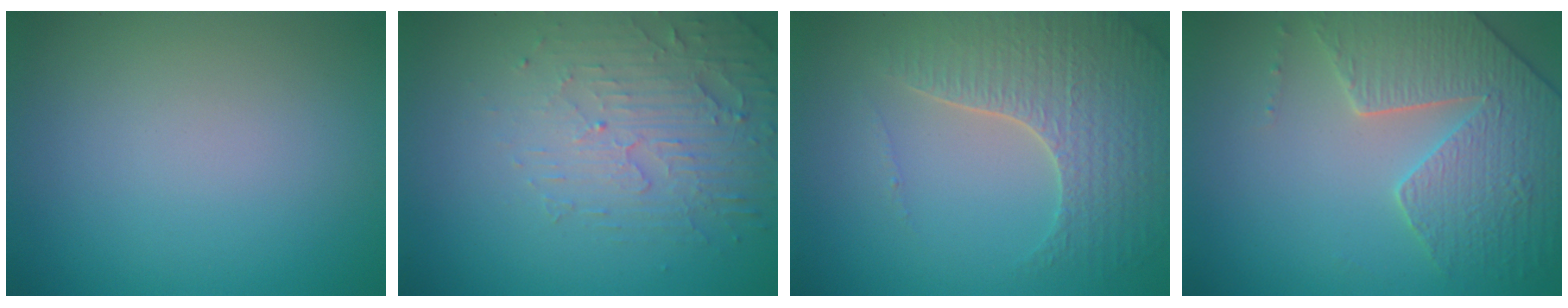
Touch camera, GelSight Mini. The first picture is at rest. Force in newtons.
{"total": 5.0, "press": 3.3, "slide": 3.7}
{"total": 4.9, "press": 4.4, "slide": 2.3}
{"total": 4.6, "press": 4.4, "slide": 1.2}